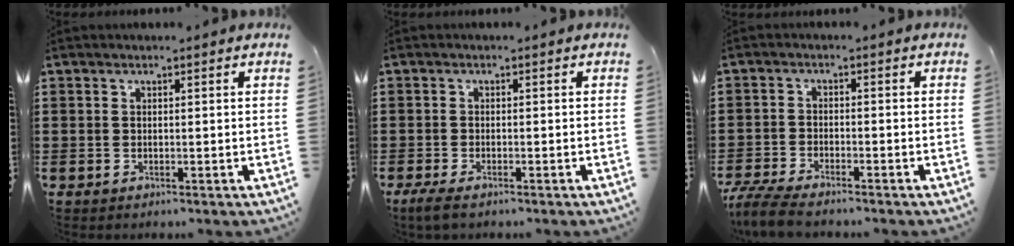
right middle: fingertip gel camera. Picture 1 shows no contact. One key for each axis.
{"total": 1.6, "fx": -1.2, "fy": 0.3, "fz": 1.1, "tx": -0.036, "ty": -0.008, "tz": -0.027}
{"total": 4.5, "fx": -4.2, "fy": 0.3, "fz": 1.7, "tx": -0.056, "ty": -0.014, "tz": -0.088}